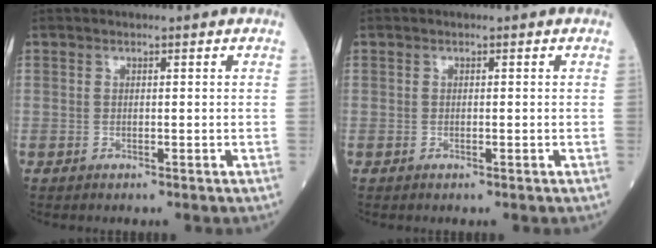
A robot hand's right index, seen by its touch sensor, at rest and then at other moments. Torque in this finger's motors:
{"motor_torque": [-0.14, -0.12, -0.04, -0.01]}